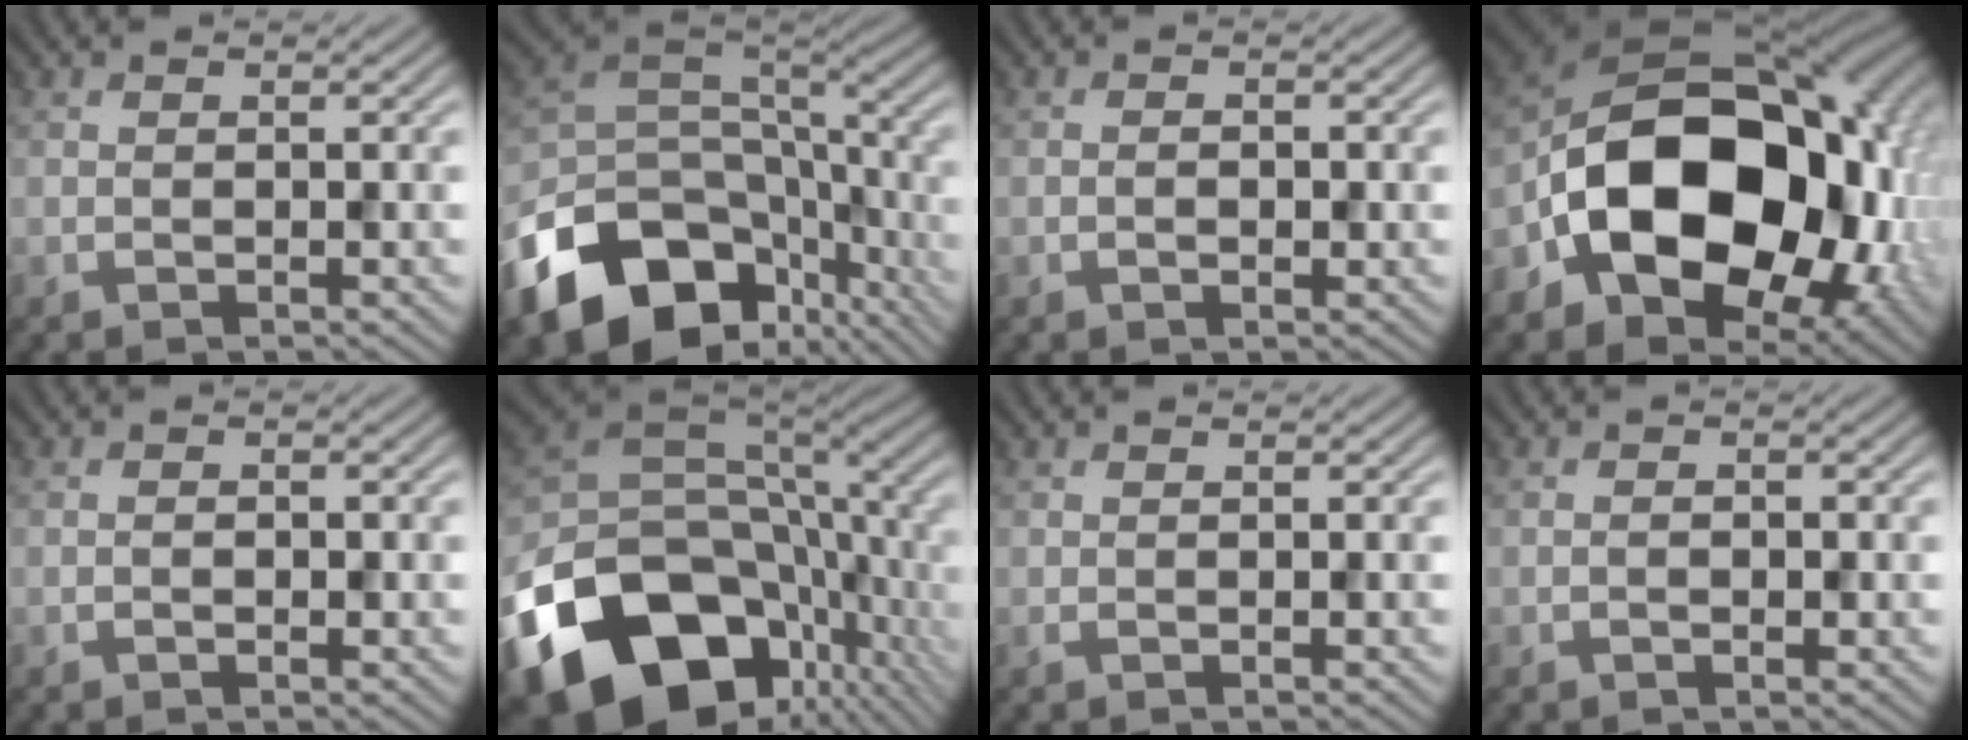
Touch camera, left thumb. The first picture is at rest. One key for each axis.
{"total": 16.1, "fx": -8.2, "fy": 11.1, "fz": 8.2, "tx": -0.189, "ty": -0.042, "tz": -0.130}
{"total": 1.6, "fx": -0.5, "fy": 0.8, "fz": 1.2, "tx": -0.018, "ty": 0.000, "tz": -0.005}
{"total": 20.5, "fx": -4.7, "fy": 14.0, "fz": 14.2, "tx": -0.258, "ty": -0.027, "tz": -0.078}
{"total": 0.9, "fx": -0.4, "fy": 0.4, "fz": 0.7, "tx": -0.012, "ty": 0.000, "tz": -0.004}
{"total": 20.0, "fx": -8.5, "fy": 13.5, "fz": 12.0, "tx": -0.289, "ty": -0.054, "tz": -0.122}
{"total": 0.5, "fx": 0.0, "fy": 0.2, "fz": 0.5, "tx": -0.012, "ty": 0.000, "tz": 0.004}
{"total": 1.3, "fx": -0.5, "fy": 0.7, "fz": 1.0, "tx": -0.015, "ty": 0.000, "tz": -0.004}